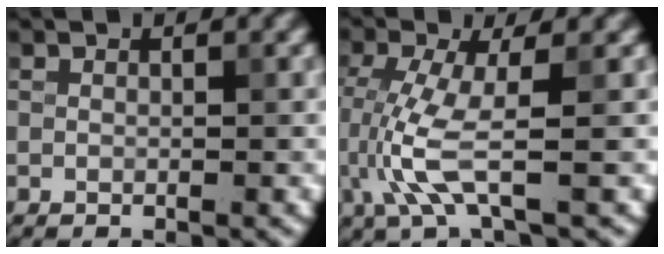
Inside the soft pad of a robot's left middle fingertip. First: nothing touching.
{"total": 4.9, "force": [-1.2, 1.0, 4.6], "torque": [-0.124, -0.007, -0.020]}